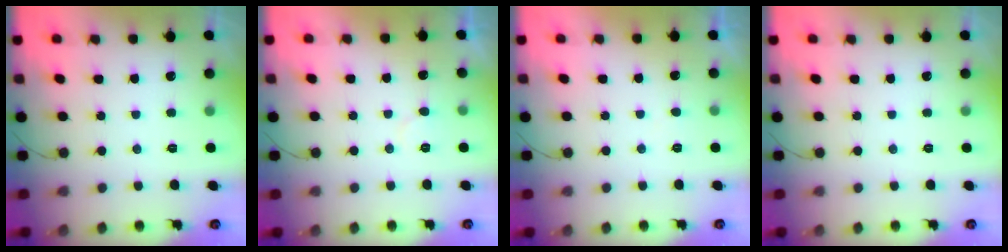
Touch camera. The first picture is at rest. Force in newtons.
{"total": 4.4, "press": 4.4, "slide": 0.4}
{"total": 2.3, "press": 2.3, "slide": 0.1}
{"total": 0.0}